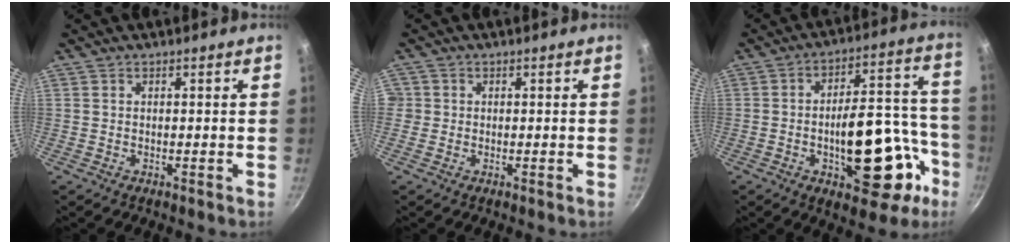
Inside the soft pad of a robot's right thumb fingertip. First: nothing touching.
{"total": 1.6, "force": [-0.1, 1.6, 0.2], "torque": [0.006, 0.005, -0.005]}
{"total": 20.8, "force": [-7.3, 9.9, 16.8], "torque": [-0.174, 0.060, -0.096]}